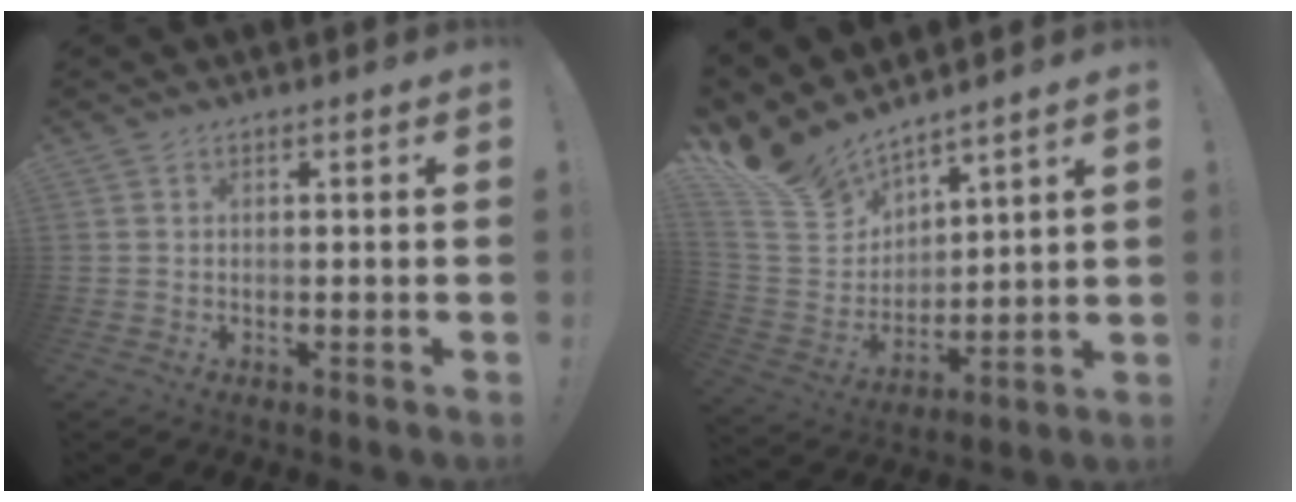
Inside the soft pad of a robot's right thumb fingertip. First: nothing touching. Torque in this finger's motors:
{"motor_torque": [-0.84, 1.77, 0.21, 0.40, 0.00]}